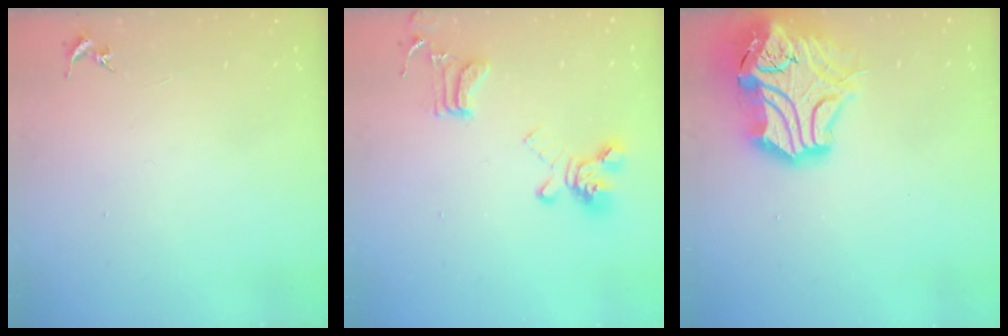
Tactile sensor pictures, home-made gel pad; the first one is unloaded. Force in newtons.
{"total": 16.4, "press": 16.3, "slide": 1.5}
{"total": 19.5, "press": 19.3, "slide": 2.9}